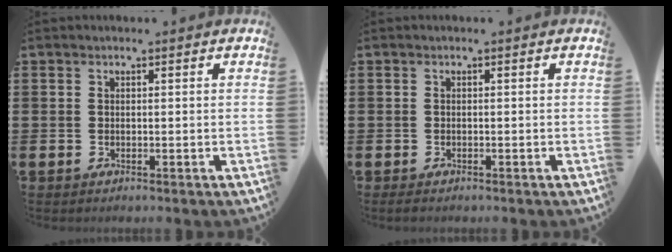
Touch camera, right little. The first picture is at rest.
{"total": 0.5, "force": [-0.3, 0.2, 0.4], "torque": [-0.009, 0.002, -0.007]}